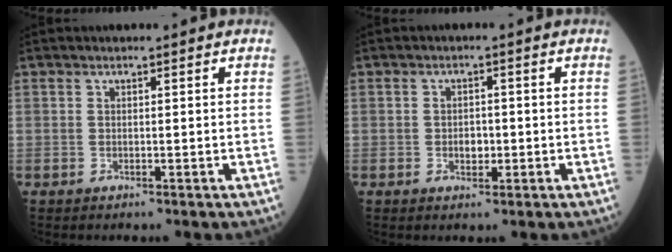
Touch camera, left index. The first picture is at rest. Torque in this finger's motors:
{"motor_torque": [0.13, 0.03, 0.01, 0.01]}